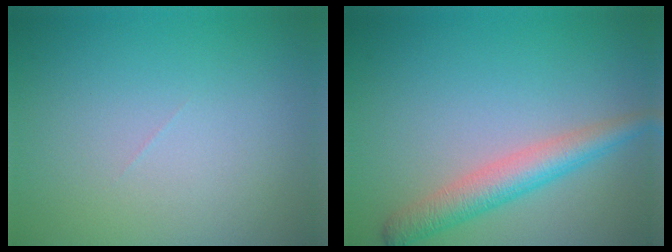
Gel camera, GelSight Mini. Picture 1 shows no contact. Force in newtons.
{"total": 3.7, "press": 3.7, "slide": 0.1}